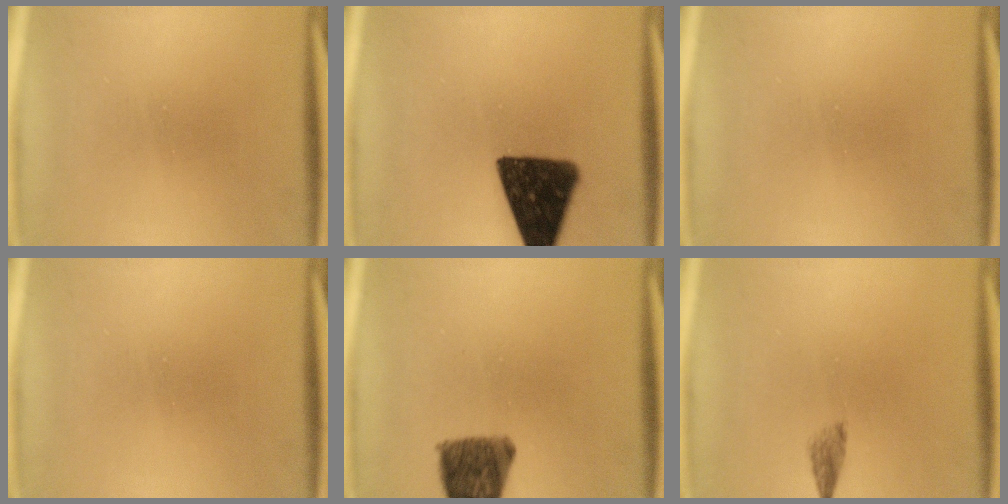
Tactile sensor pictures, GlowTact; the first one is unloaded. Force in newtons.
{"total": 15.2}
{"total": 0.0}
{"total": 0.0}
{"total": 10.1}
{"total": 3.0}